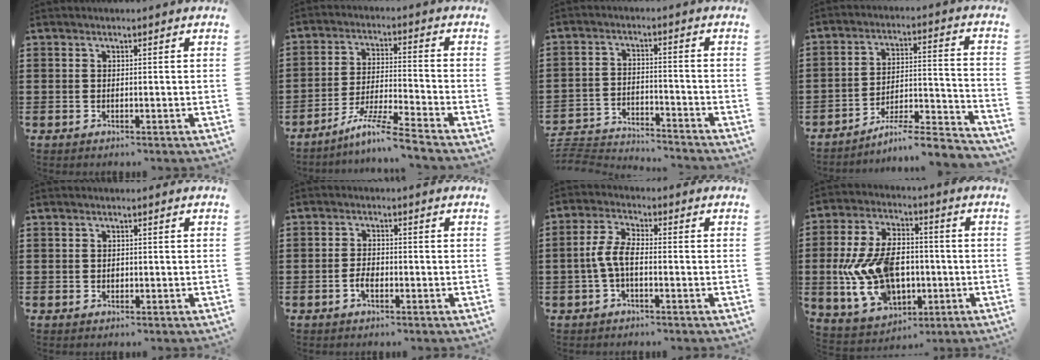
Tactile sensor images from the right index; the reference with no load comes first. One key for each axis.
{"total": 7.1, "fx": -6.0, "fy": -0.6, "fz": 3.7, "tx": -0.082, "ty": -0.013, "tz": -0.118}
{"total": 3.9, "fx": -3.9, "fy": 0.3, "fz": 0.4, "tx": -0.027, "ty": -0.003, "tz": -0.088}
{"total": 5.6, "fx": -5.1, "fy": 0.2, "fz": 2.2, "tx": -0.036, "ty": -0.011, "tz": -0.103}
{"total": 0.7, "fx": 0.1, "fy": 0.6, "fz": 0.4, "tx": -0.010, "ty": 0.000, "tz": 0.004}
{"total": 2.4, "fx": -0.9, "fy": 1.2, "fz": 1.8, "tx": -0.045, "ty": -0.002, "tz": -0.020}
{"total": 4.9, "fx": -1.1, "fy": 2.0, "fz": 4.4, "tx": -0.107, "ty": -0.002, "tz": -0.029}
{"total": 14.5, "fx": -1.5, "fy": 9.3, "fz": 11.1, "tx": -0.262, "ty": 0.003, "tz": -0.021}